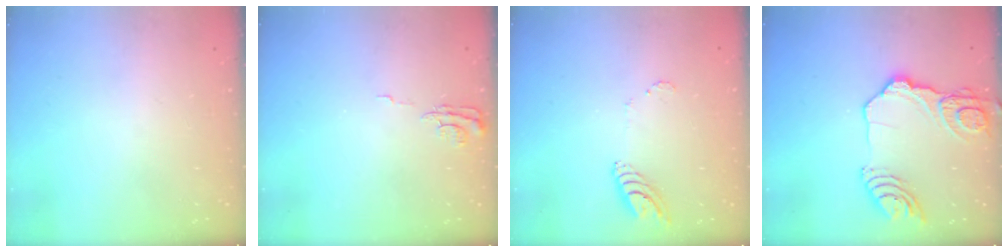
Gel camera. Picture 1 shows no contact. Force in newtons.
{"total": 6.2, "press": 6.2, "slide": 0.4}
{"total": 8.7, "press": 8.7, "slide": 0.9}
{"total": 15.5, "press": 15.4, "slide": 1.8}